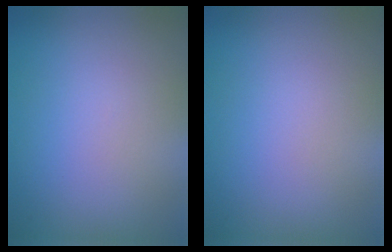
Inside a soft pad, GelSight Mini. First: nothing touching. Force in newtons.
{"total": 0.0}